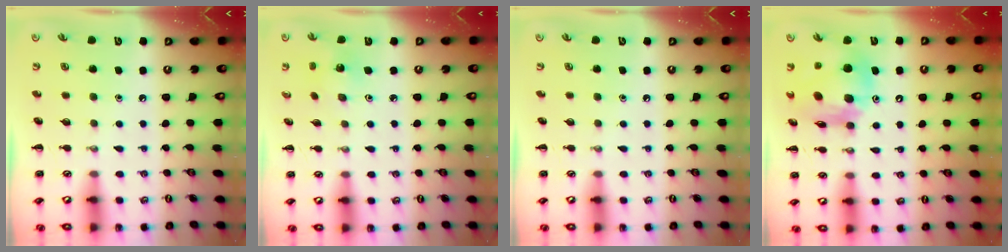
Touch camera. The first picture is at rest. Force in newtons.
{"total": 2.3, "press": 2.2, "slide": 0.7}
{"total": 0.0}
{"total": 13.2, "press": 12.7, "slide": 3.8}